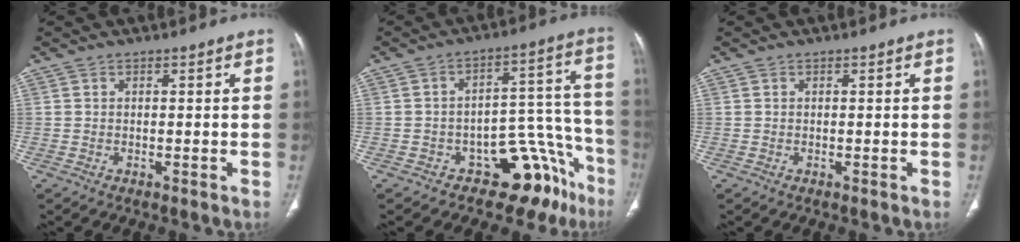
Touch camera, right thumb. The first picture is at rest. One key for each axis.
{"total": 15.0, "fx": -9.7, "fy": 8.4, "fz": 7.7, "tx": -0.013, "ty": 0.123, "tz": -0.135}
{"total": 0.0}